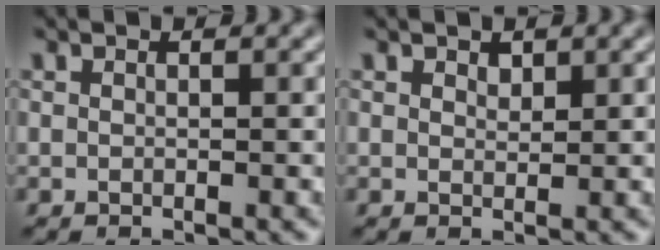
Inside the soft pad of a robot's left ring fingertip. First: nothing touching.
{"total": 0.9, "force": [0.7, 0.5, 0.3], "torque": [-0.005, -0.001, 0.012]}